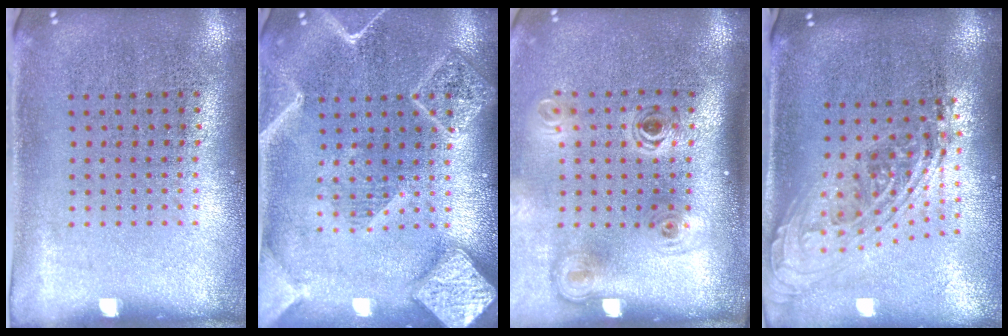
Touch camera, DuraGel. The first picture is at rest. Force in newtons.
{"total": 4.2, "press": 4.1, "slide": 0.6}
{"total": 2.2, "press": 1.5, "slide": 1.6}
{"total": 2.1, "press": 1.5, "slide": 1.5}